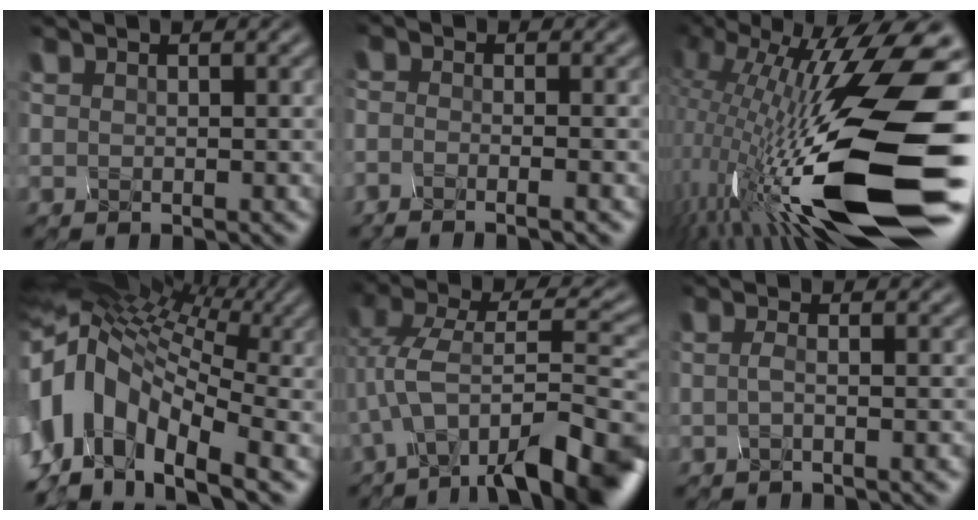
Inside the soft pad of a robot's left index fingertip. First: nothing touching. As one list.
[{"total": 2.1, "force": [-1.7, 0.7, 1.0], "torque": [0.007, -0.002, -0.049]}, {"total": 18.1, "force": [-5.7, 5.5, 16.3], "torque": [-0.302, 0.004, -0.098]}, {"total": 13.1, "force": [-2.4, 8.1, 10.0], "torque": [-0.238, 0.012, -0.031]}, {"total": 11.5, "force": [-6.0, 3.7, 9.1], "torque": [-0.152, 0.019, -0.095]}, {"total": 1.5, "force": [-1.2, 0.3, 0.9], "torque": [-0.020, -0.003, -0.022]}]